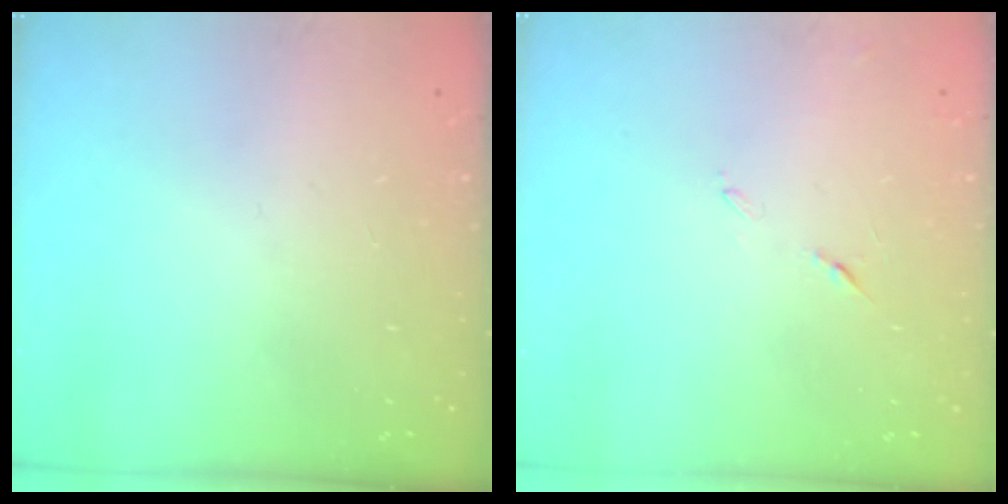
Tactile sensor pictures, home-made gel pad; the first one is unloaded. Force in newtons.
{"total": 6.1, "press": 6.1, "slide": 0.6}